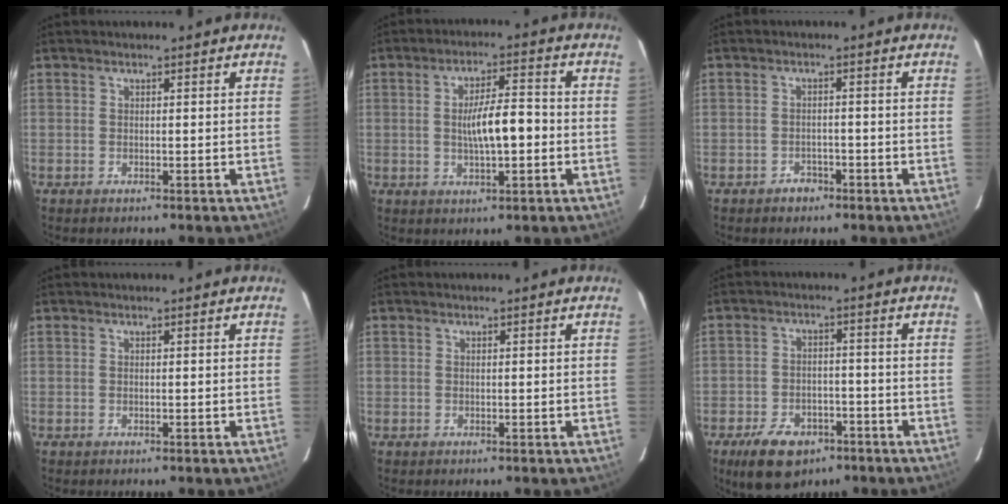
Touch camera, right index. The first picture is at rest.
{"total": 7.2, "force": [-0.7, 1.7, 7.0], "torque": [-0.127, 0.011, -0.012]}
{"total": 2.1, "force": [-1.5, 1.3, 0.5], "torque": [-0.008, 0.006, -0.020]}
{"total": 0.0}
{"total": 0.0}
{"total": 8.7, "force": [-5.6, 4.8, 4.6], "torque": [-0.087, -0.003, -0.086]}